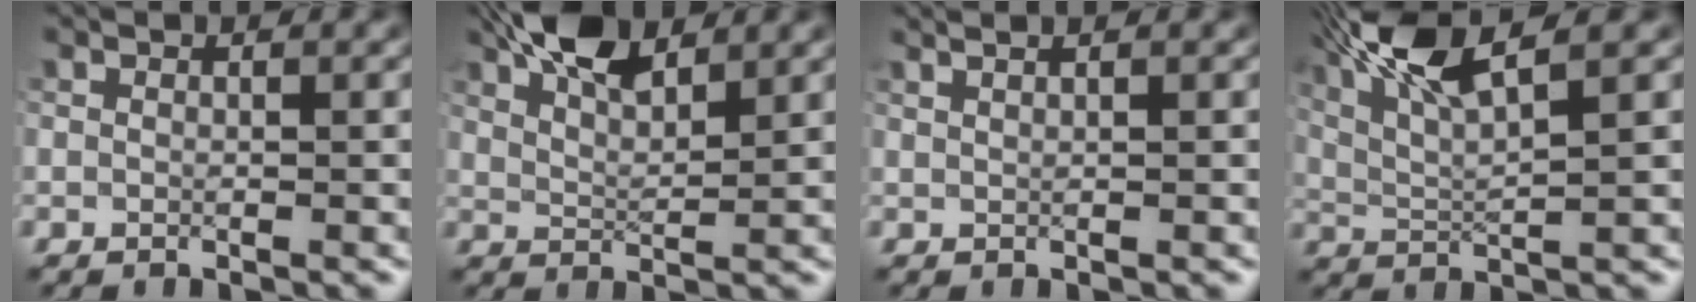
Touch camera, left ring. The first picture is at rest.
{"total": 5.9, "force": [4.1, 2.0, 3.7], "torque": [-0.070, 0.012, 0.069]}
{"total": 0.8, "force": [0.6, -0.1, 0.5], "torque": [-0.013, -0.003, 0.009]}
{"total": 6.9, "force": [4.3, 1.4, 5.2], "torque": [-0.103, 0.016, 0.083]}